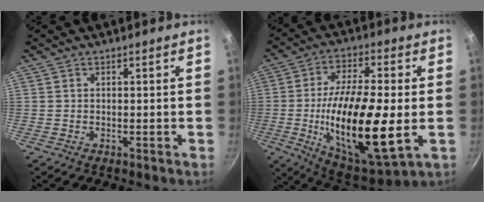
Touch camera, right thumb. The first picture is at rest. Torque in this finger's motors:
{"motor_torque": [2.22, 2.79, 2.25, -0.50, 0.75]}